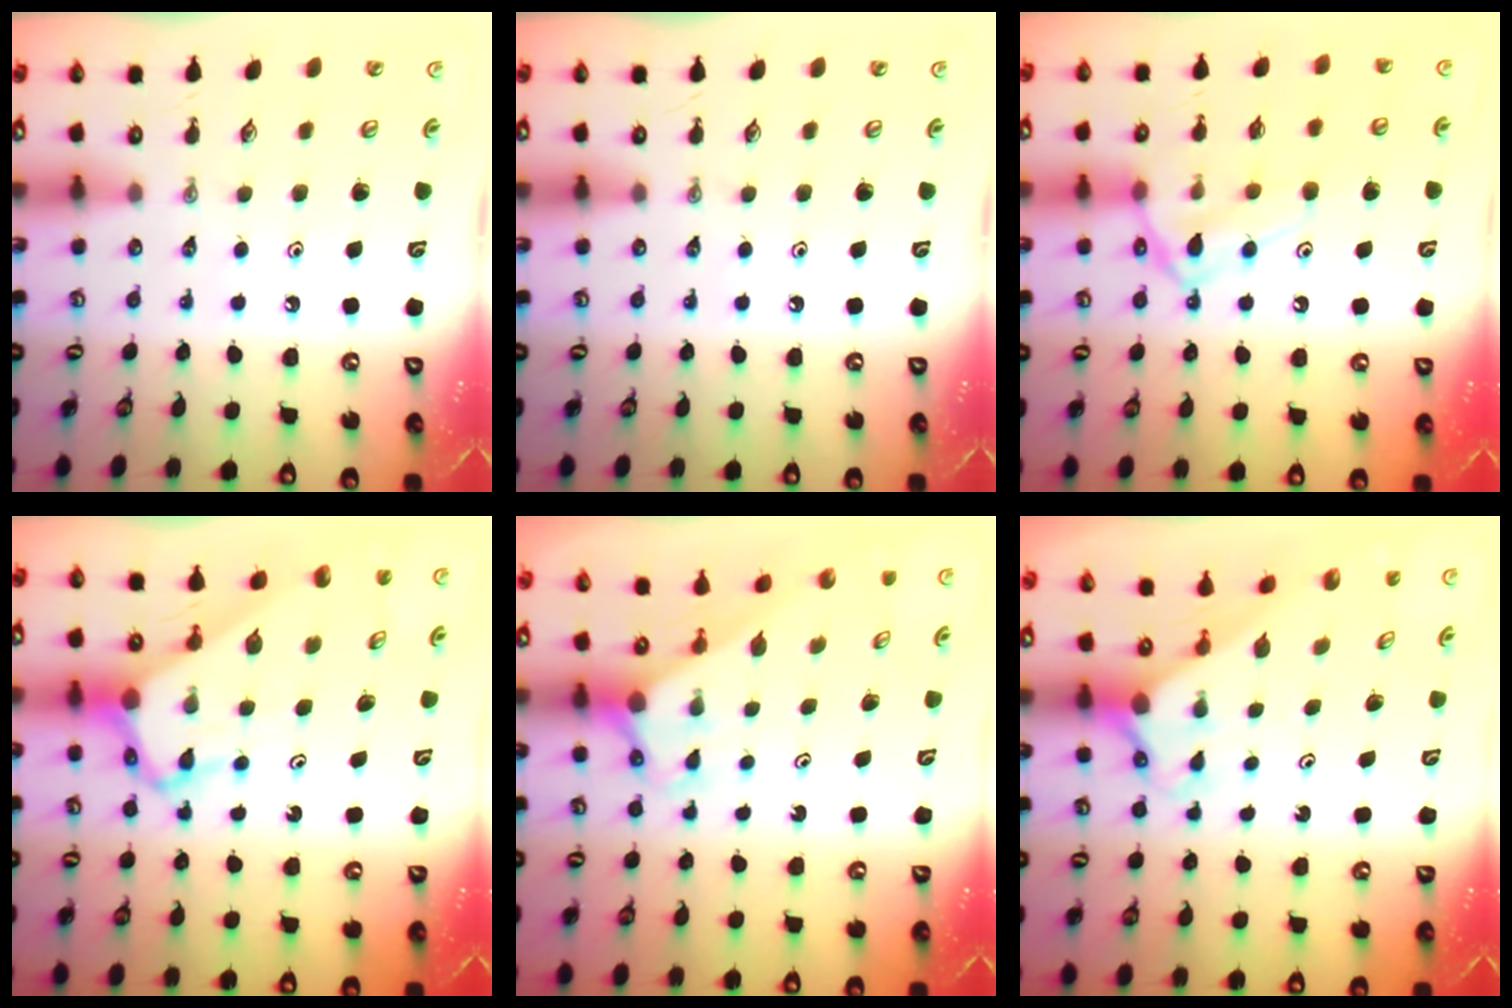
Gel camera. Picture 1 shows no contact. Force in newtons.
{"total": 0.0}
{"total": 15.4, "press": 15.3, "slide": 1.1}
{"total": 7.4, "press": 7.3, "slide": 0.8}
{"total": 2.8, "press": 2.8, "slide": 0.0}
{"total": 2.1, "press": 2.1, "slide": 0.2}